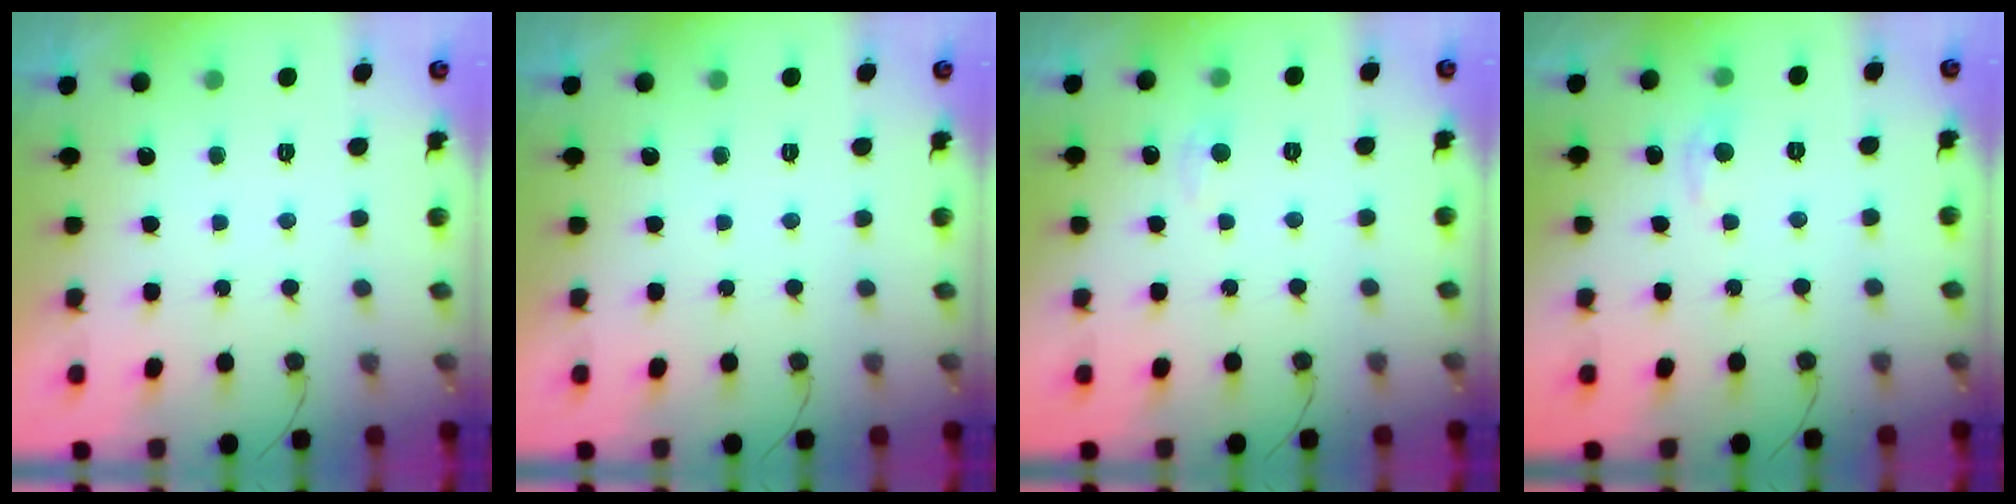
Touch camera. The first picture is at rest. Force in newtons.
{"total": 0.0}
{"total": 2.5, "press": 2.4, "slide": 0.4}
{"total": 4.0, "press": 3.9, "slide": 0.6}